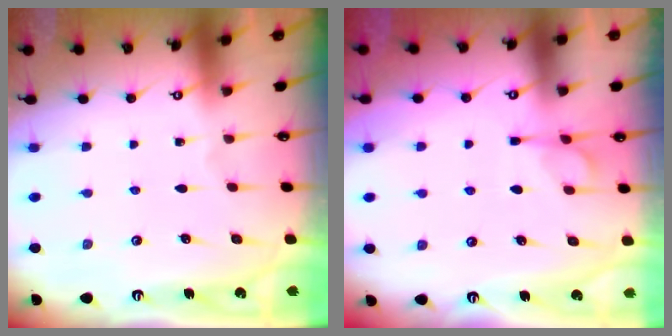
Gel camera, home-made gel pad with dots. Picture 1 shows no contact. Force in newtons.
{"total": 1.2, "press": 0.2, "slide": 1.2}